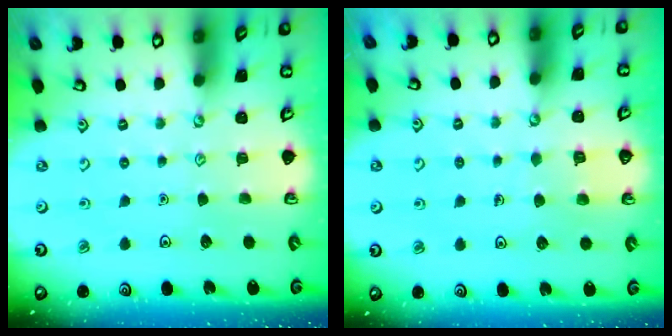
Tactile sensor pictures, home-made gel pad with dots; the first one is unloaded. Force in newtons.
{"total": 5.1, "press": 5.1, "slide": 0.3}